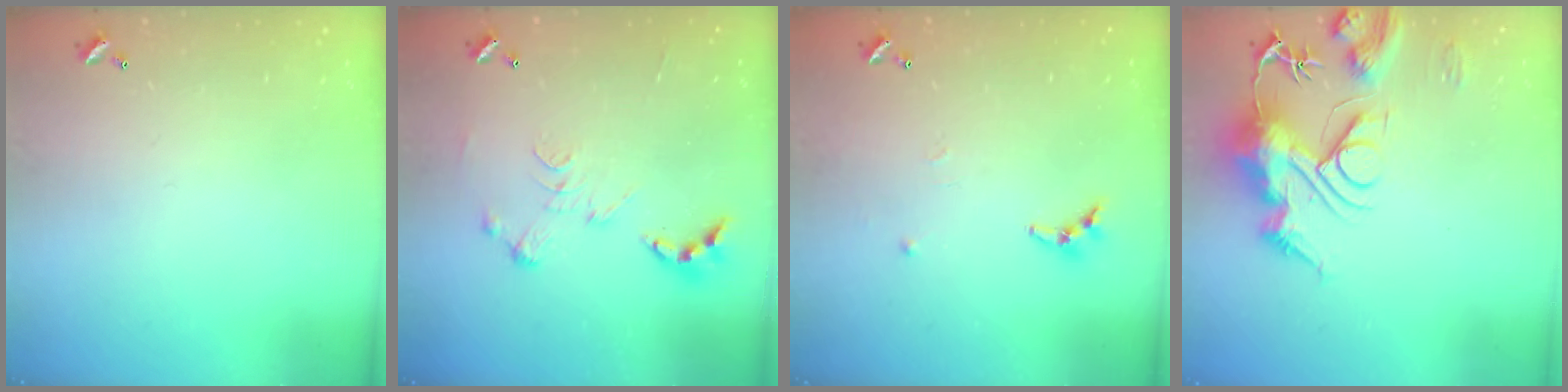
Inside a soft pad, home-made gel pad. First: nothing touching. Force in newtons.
{"total": 0.0}
{"total": 6.1, "press": 6.1, "slide": 0.3}
{"total": 15.0, "press": 14.9, "slide": 1.9}